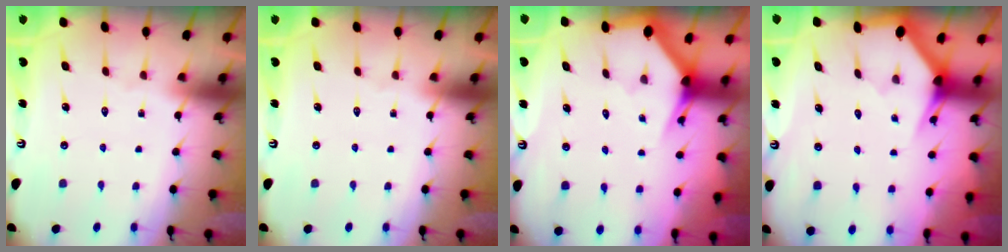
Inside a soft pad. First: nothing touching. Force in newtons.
{"total": 0.0}
{"total": 2.9, "press": 2.9, "slide": 0.1}
{"total": 2.9, "press": 2.9, "slide": 0.1}